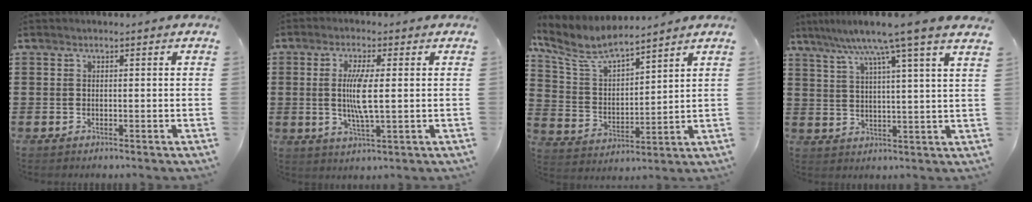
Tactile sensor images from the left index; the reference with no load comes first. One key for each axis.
{"total": 6.3, "fx": 0.4, "fy": 1.1, "fz": 6.2, "tx": -0.131, "ty": -0.006, "tz": -0.001}
{"total": 7.6, "fx": 6.6, "fy": 1.7, "fz": 3.5, "tx": -0.097, "ty": -0.030, "tz": 0.115}
{"total": 8.3, "fx": 6.5, "fy": -1.3, "fz": 5.0, "tx": -0.114, "ty": -0.034, "tz": 0.102}